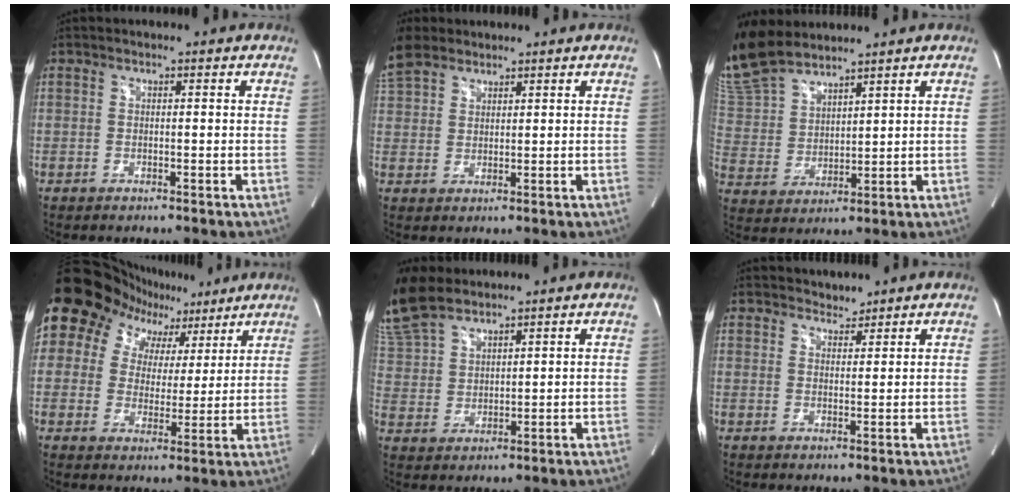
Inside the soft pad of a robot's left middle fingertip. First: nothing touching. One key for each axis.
{"total": 6.4, "fx": 4.9, "fy": 3.2, "fz": 2.4, "tx": -0.068, "ty": 0.022, "tz": 0.107}
{"total": 11.6, "fx": 10.6, "fy": 2.7, "fz": 3.9, "tx": -0.099, "ty": 0.010, "tz": 0.227}
{"total": 15.1, "fx": 10.1, "fy": 10.7, "fz": 3.7, "tx": -0.074, "ty": 0.046, "tz": 0.139}
{"total": 13.7, "fx": 11.3, "fy": 5.1, "fz": 5.8, "tx": -0.162, "ty": 0.023, "tz": 0.234}
{"total": 2.6, "fx": 2.4, "fy": 0.8, "fz": -0.1, "tx": 0.005, "ty": 0.008, "tz": 0.040}